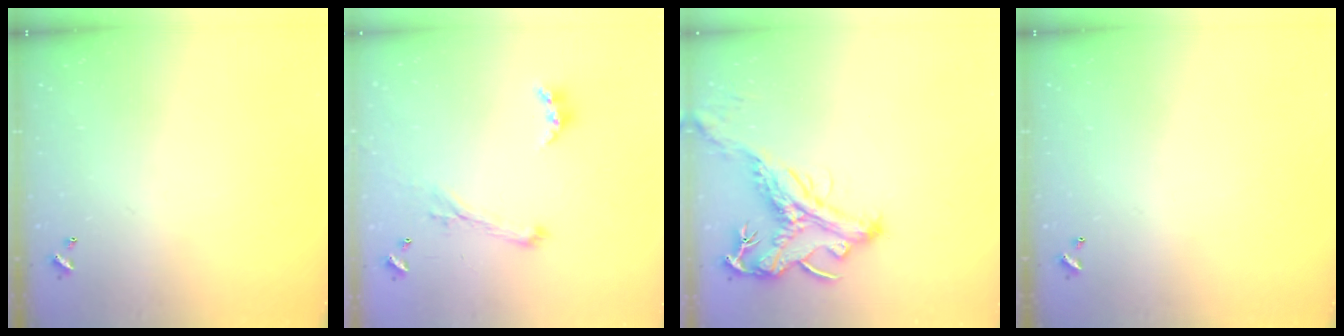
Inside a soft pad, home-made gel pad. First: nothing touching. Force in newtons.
{"total": 1.1, "press": 0.6, "slide": 0.9}
{"total": 2.0, "press": 1.5, "slide": 1.3}
{"total": 0.0}